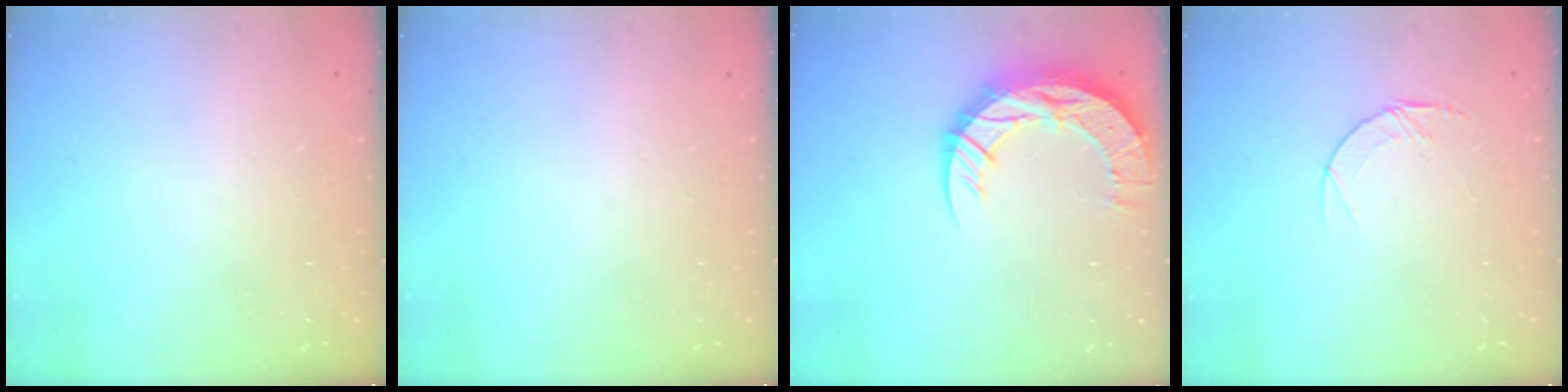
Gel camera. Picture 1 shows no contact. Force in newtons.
{"total": 0.0}
{"total": 16.1, "press": 16.0, "slide": 1.4}
{"total": 4.6, "press": 4.6, "slide": 0.4}